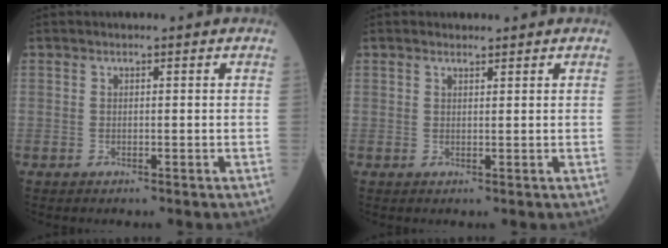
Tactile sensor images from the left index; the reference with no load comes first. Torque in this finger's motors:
{"motor_torque": [0.99, -1.16, 0.01, 0.03]}